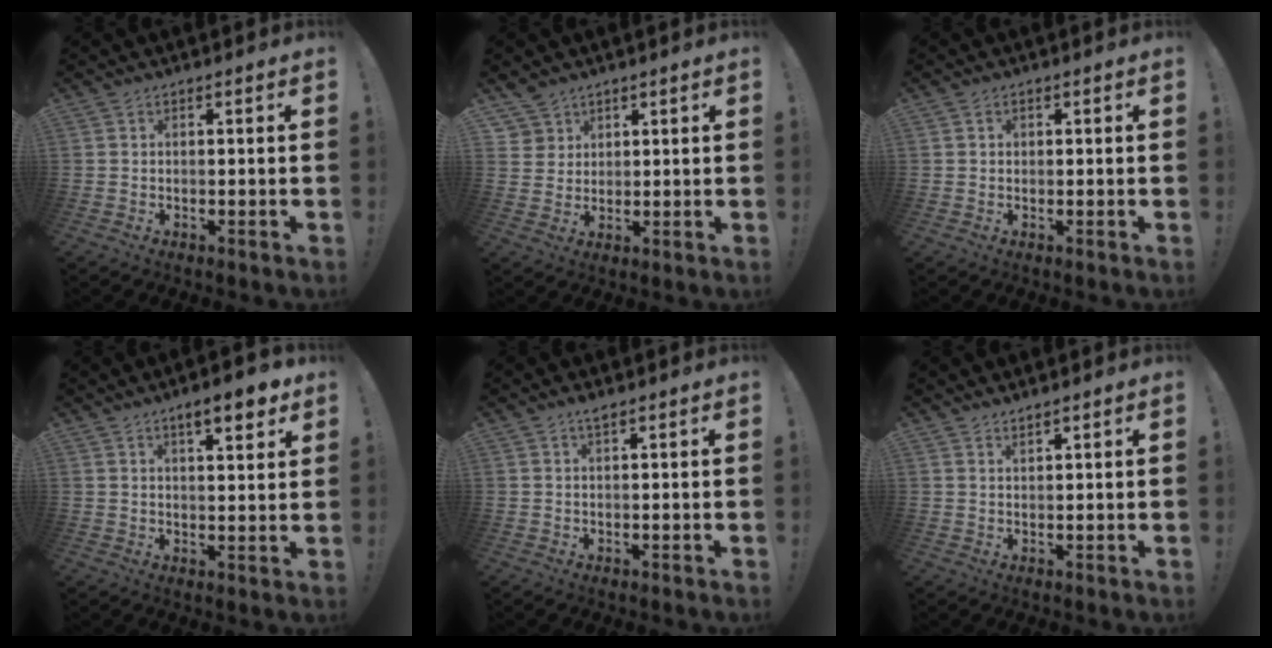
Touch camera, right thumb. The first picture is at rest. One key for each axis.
{"total": 5.1, "fx": 3.4, "fy": 3.7, "fz": 0.3, "tx": -0.010, "ty": -0.024, "tz": 0.068}
{"total": 0.8, "fx": 0.2, "fy": 0.8, "fz": 0.1, "tx": 0.006, "ty": -0.001, "tz": 0.002}
{"total": 8.0, "fx": 5.0, "fy": 2.2, "fz": 5.8, "tx": -0.073, "ty": -0.030, "tz": 0.080}
{"total": 1.7, "fx": 1.3, "fy": 0.3, "fz": 1.0, "tx": -0.022, "ty": 0.000, "tz": 0.023}
{"total": 1.8, "fx": 1.7, "fy": 0.1, "fz": 0.4, "tx": -0.003, "ty": -0.013, "tz": 0.031}